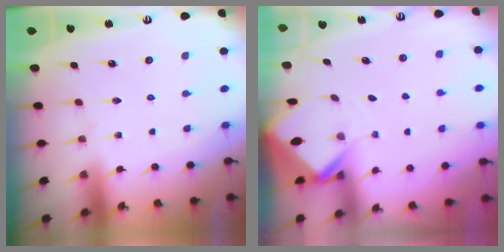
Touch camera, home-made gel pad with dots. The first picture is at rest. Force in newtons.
{"total": 2.7, "press": 2.7, "slide": 0.2}